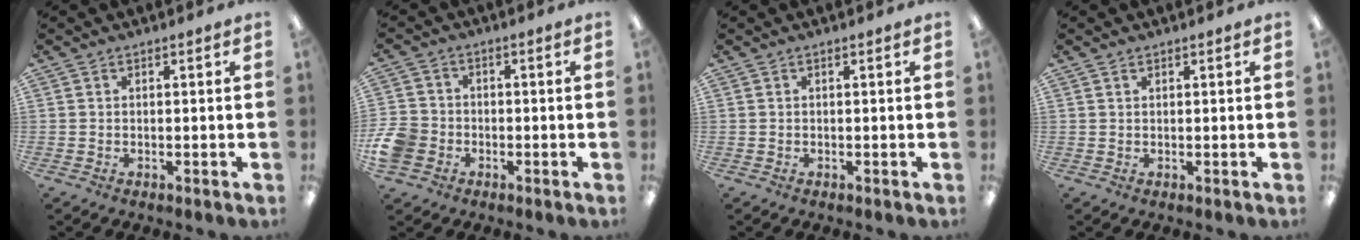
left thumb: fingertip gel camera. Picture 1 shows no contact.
{"total": 7.2, "force": [-2.3, 6.0, 3.3], "torque": [-0.081, 0.020, -0.040]}
{"total": 0.0}
{"total": 0.8, "force": [0.5, 0.4, 0.4], "torque": [-0.009, 0.002, 0.010]}